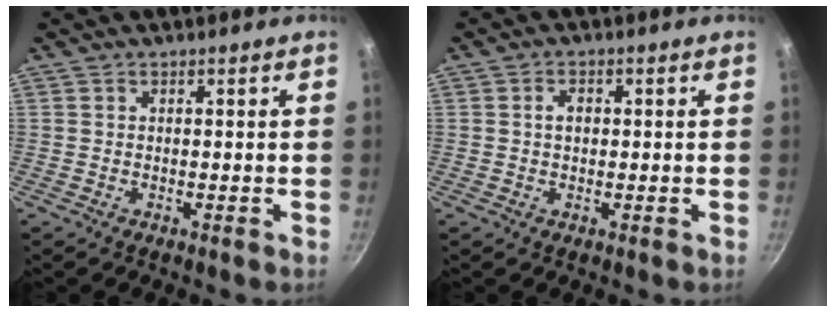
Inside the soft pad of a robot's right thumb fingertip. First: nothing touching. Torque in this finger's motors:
{"motor_torque": [-0.22, 0.26, 0.34, -0.03, 0.04]}